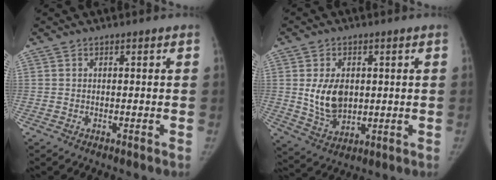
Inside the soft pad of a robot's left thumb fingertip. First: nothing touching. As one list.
[{"total": 9.4, "force": [1.0, 6.5, 6.7], "torque": [-0.093, -0.014, 0.033]}]